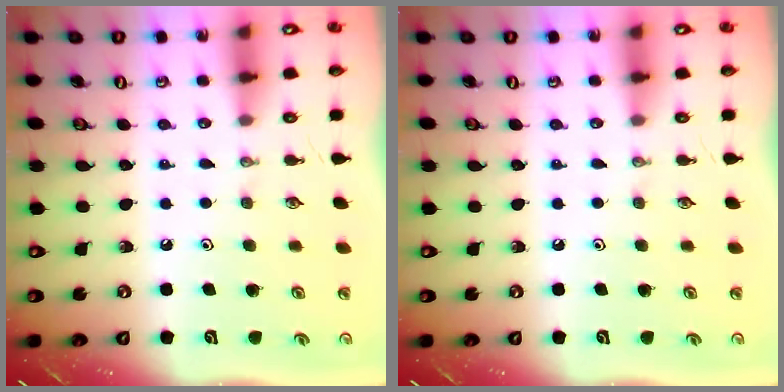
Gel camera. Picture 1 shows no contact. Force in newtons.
{"total": 0.0}